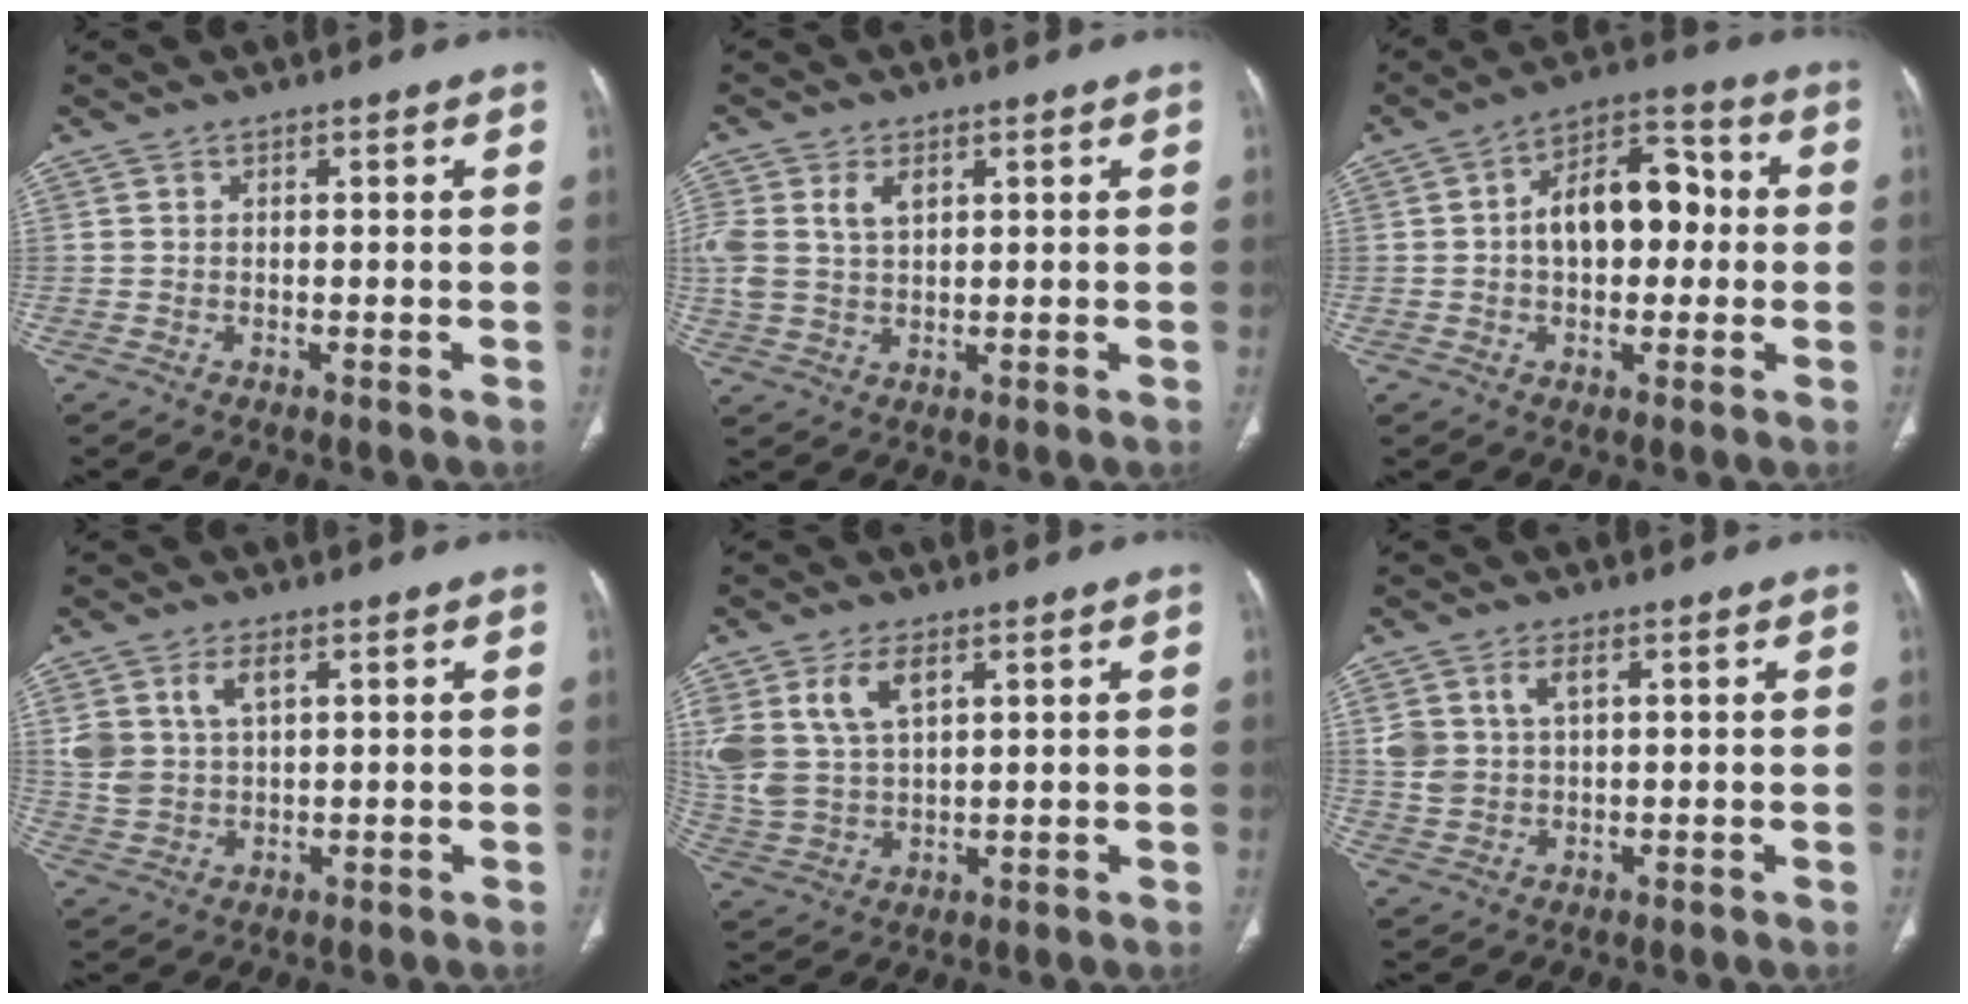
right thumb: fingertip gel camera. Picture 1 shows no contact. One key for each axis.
{"total": 8.0, "fx": 2.6, "fy": 5.1, "fz": 5.5, "tx": -0.124, "ty": 0.003, "tz": 0.059}
{"total": 12.9, "fx": 0.4, "fy": 8.1, "fz": 10.0, "tx": -0.124, "ty": 0.033, "tz": -0.002}
{"total": 6.6, "fx": 2.7, "fy": 3.7, "fz": 4.7, "tx": -0.092, "ty": -0.007, "tz": 0.063}
{"total": 11.6, "fx": 4.9, "fy": 6.8, "fz": 8.1, "tx": -0.173, "ty": -0.010, "tz": 0.110}
{"total": 5.5, "fx": 2.1, "fy": 3.2, "fz": 3.9, "tx": -0.080, "ty": -0.003, "tz": 0.048}